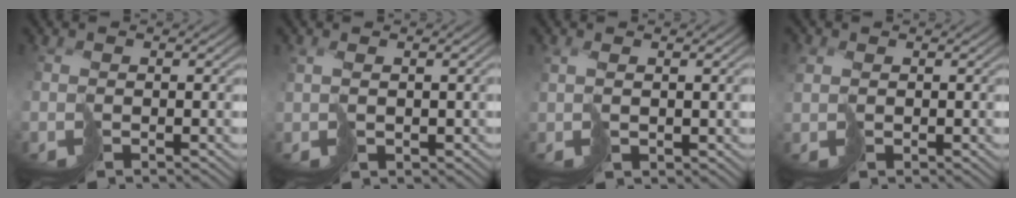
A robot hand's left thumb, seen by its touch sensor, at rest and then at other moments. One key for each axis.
{"total": 2.7, "fx": 0.6, "fy": 1.4, "fz": 2.3, "tx": -0.049, "ty": -0.003, "tz": 0.020}
{"total": 2.8, "fx": 1.0, "fy": 1.1, "fz": 2.3, "tx": -0.052, "ty": 0.001, "tz": 0.028}
{"total": 2.2, "fx": 0.6, "fy": 1.9, "fz": 0.9, "tx": -0.038, "ty": 0.000, "tz": 0.009}